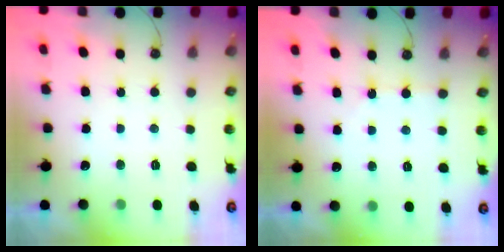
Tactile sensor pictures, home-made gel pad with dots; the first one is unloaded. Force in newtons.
{"total": 1.9, "press": 1.8, "slide": 0.4}